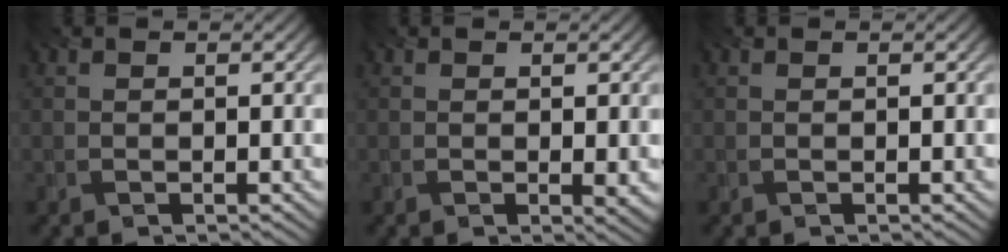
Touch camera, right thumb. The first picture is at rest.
{"total": 1.2, "force": [0.3, 0.4, 1.1], "torque": [-0.018, -0.006, 0.005]}
{"total": 0.0}